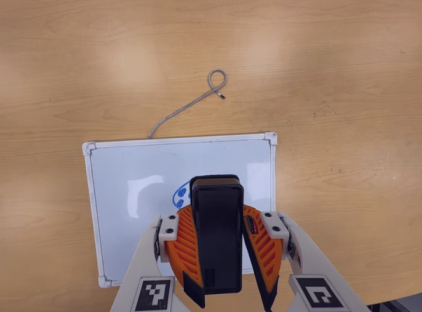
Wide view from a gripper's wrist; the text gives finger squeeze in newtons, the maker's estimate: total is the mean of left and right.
{"total": 10.7, "left": 10.3, "right": 11.0}